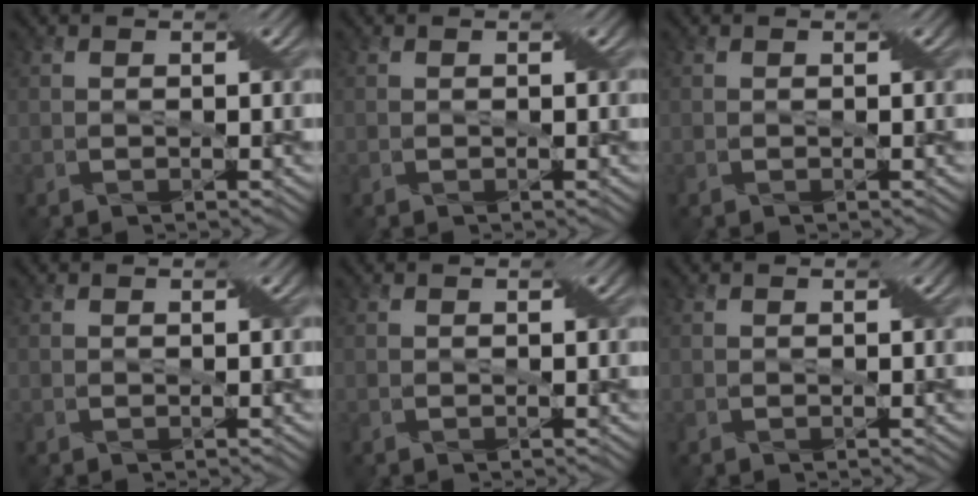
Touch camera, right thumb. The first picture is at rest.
{"total": 0.0}
{"total": 0.0}
{"total": 0.0}
{"total": 0.0}
{"total": 0.0}